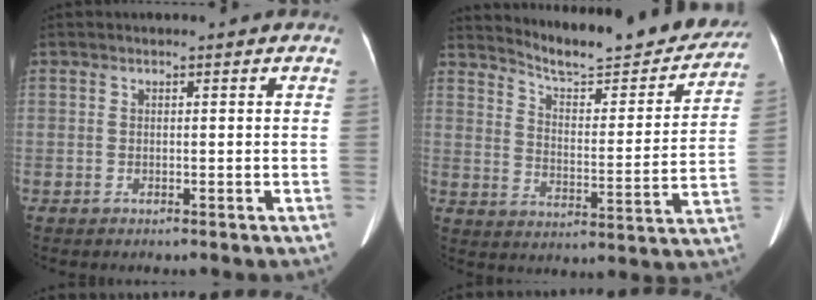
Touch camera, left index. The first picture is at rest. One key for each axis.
{"total": 19.0, "fx": 17.9, "fy": 2.6, "fz": 6.0, "tx": -0.085, "ty": -0.047, "tz": 0.238}